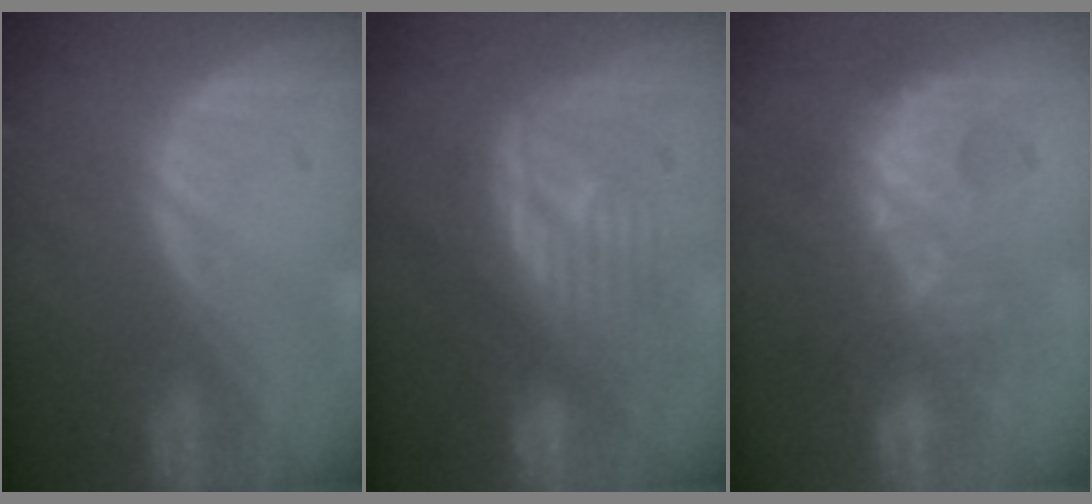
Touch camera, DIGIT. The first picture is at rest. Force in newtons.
{"total": 7.9, "press": 7.9, "slide": 1.1}
{"total": 9.8, "press": 8.5, "slide": 4.7}